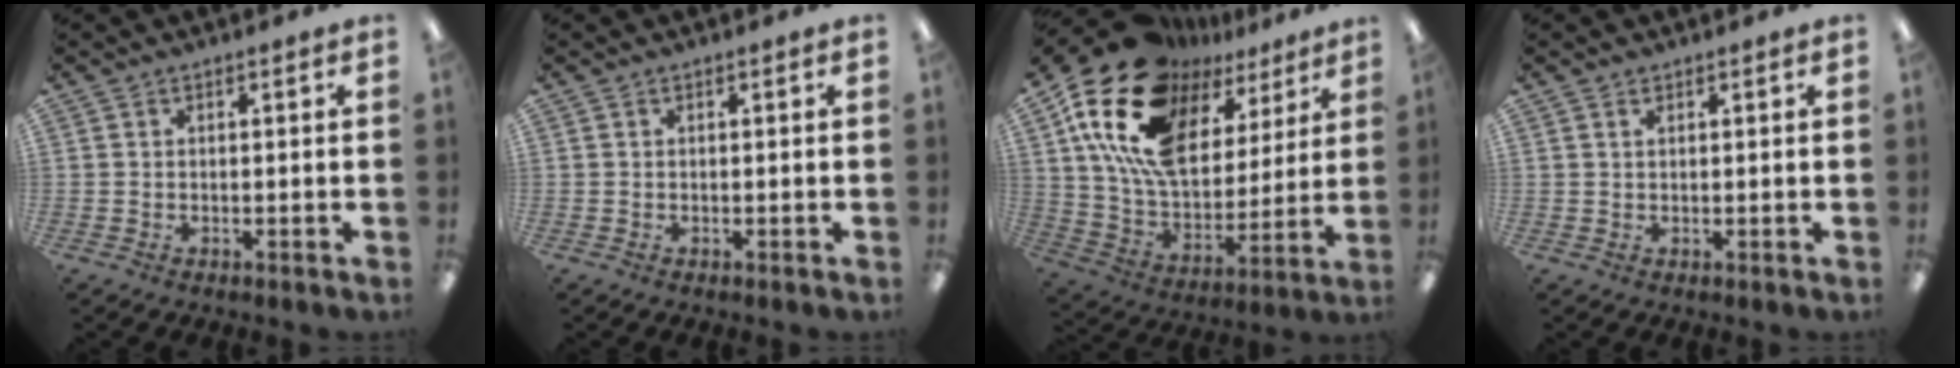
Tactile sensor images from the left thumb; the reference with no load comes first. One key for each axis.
{"total": 0.0}
{"total": 22.4, "fx": 12.8, "fy": 13.0, "fz": 13.0, "tx": -0.261, "ty": -0.070, "tz": 0.228}
{"total": 0.8, "fx": 0.6, "fy": 0.4, "fz": 0.4, "tx": -0.009, "ty": 0.002, "tz": 0.011}